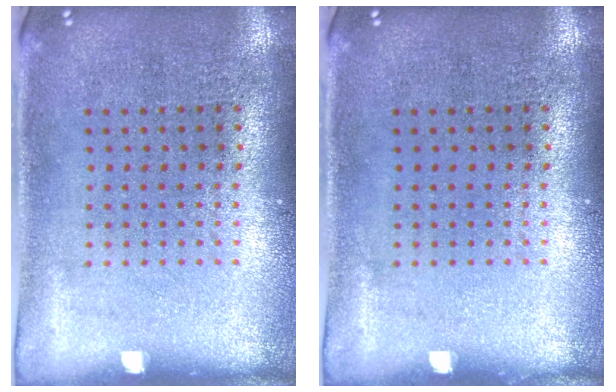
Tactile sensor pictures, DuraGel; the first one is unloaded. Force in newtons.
{"total": 0.0}